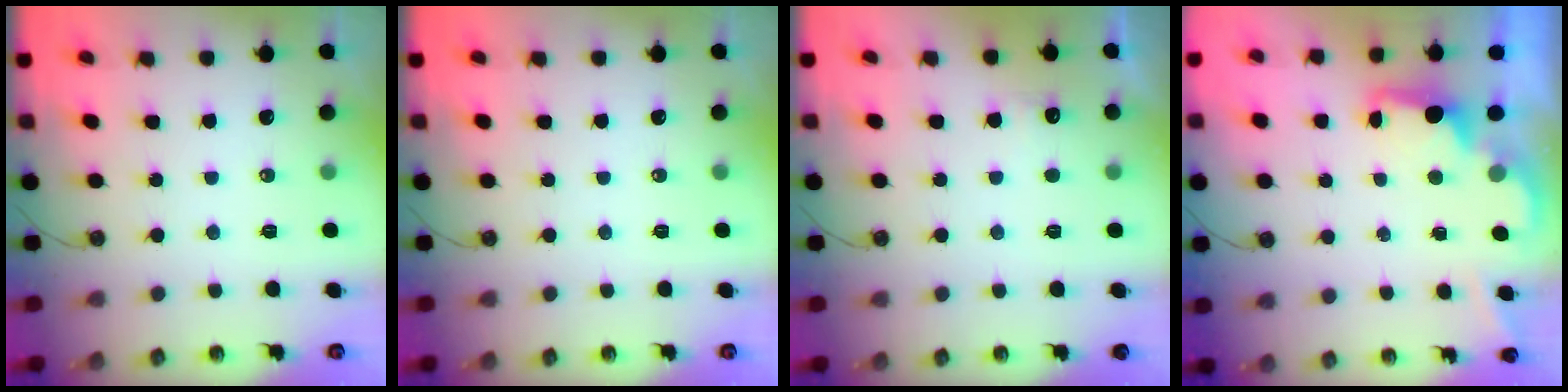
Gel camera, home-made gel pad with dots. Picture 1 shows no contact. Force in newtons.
{"total": 0.0}
{"total": 5.7, "press": 5.6, "slide": 1.3}
{"total": 2.9, "press": 2.9, "slide": 0.6}